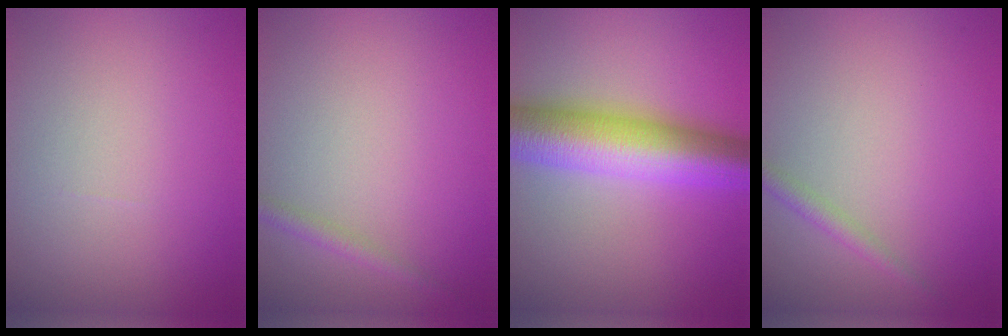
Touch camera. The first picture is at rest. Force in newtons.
{"total": 1.3, "press": 1.3, "slide": 0.0}
{"total": 9.8, "press": 9.8, "slide": 0.2}
{"total": 1.3, "press": 1.3, "slide": 0.1}